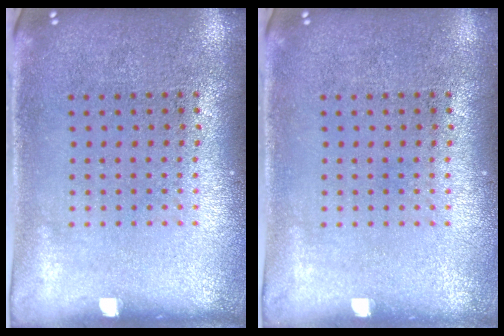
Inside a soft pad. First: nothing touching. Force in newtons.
{"total": 0.0}